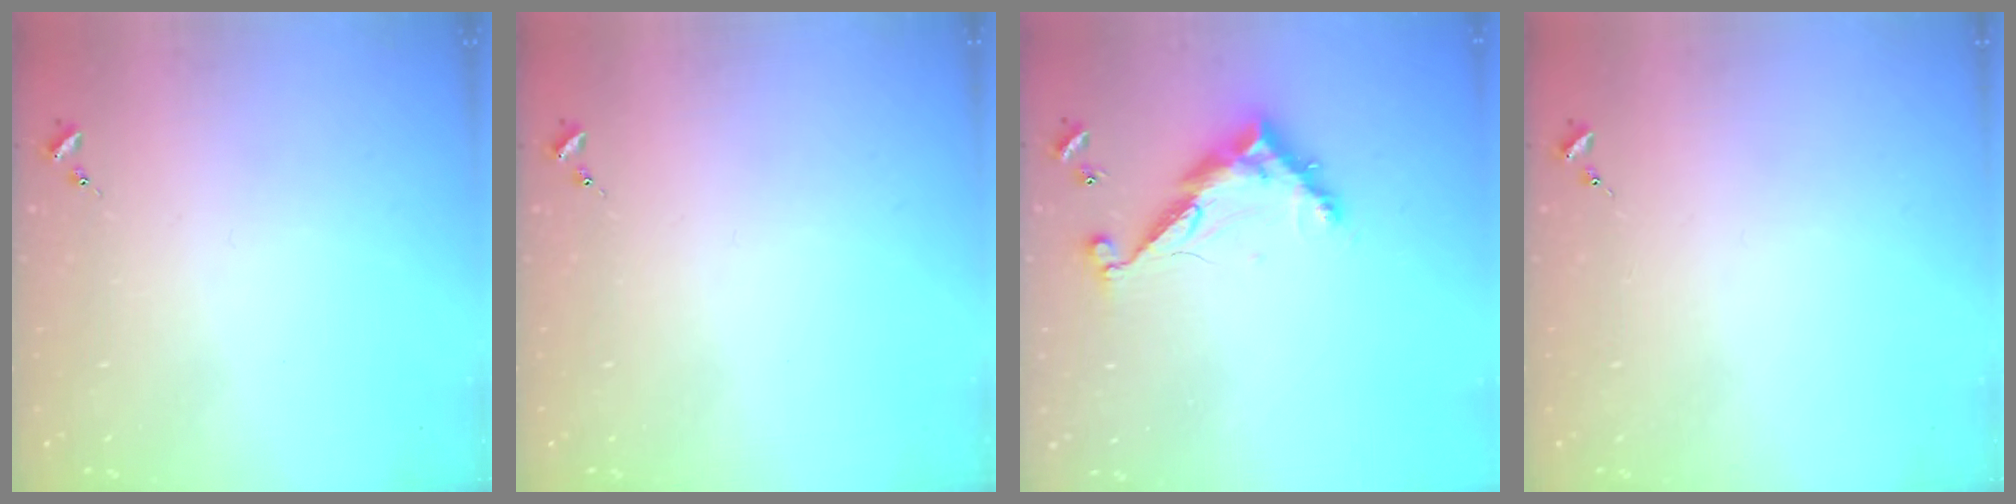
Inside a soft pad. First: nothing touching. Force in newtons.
{"total": 0.0}
{"total": 10.2, "press": 10.2, "slide": 0.8}
{"total": 0.0}